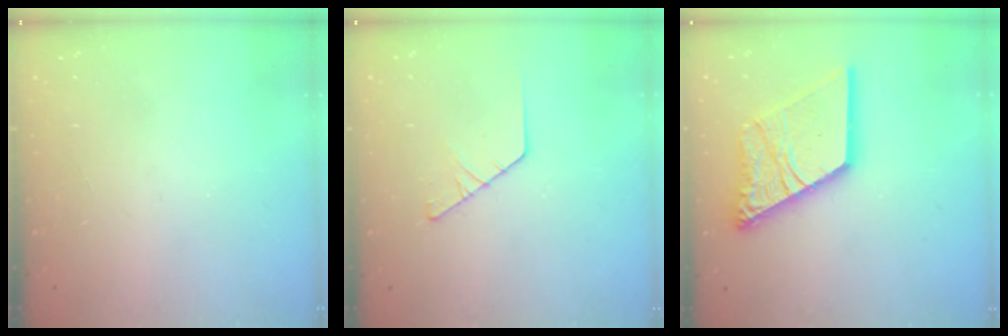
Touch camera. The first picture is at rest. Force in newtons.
{"total": 2.5, "press": 2.5, "slide": 0.3}
{"total": 20.4, "press": 20.3, "slide": 2.4}